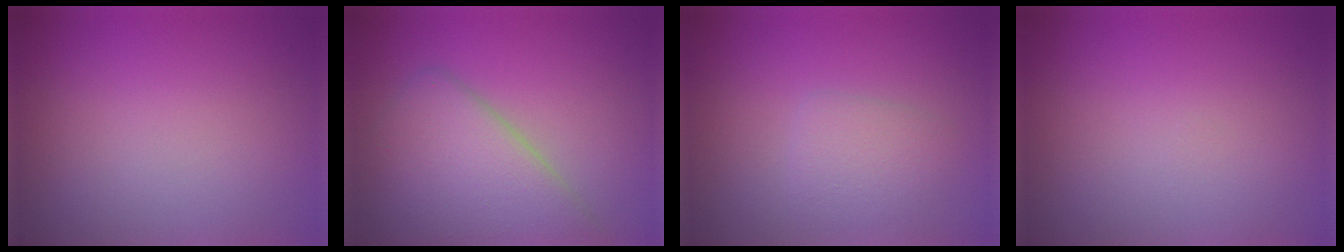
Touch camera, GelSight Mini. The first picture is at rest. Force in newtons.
{"total": 6.4, "press": 6.4, "slide": 0.4}
{"total": 2.0, "press": 2.0, "slide": 0.0}
{"total": 0.0}